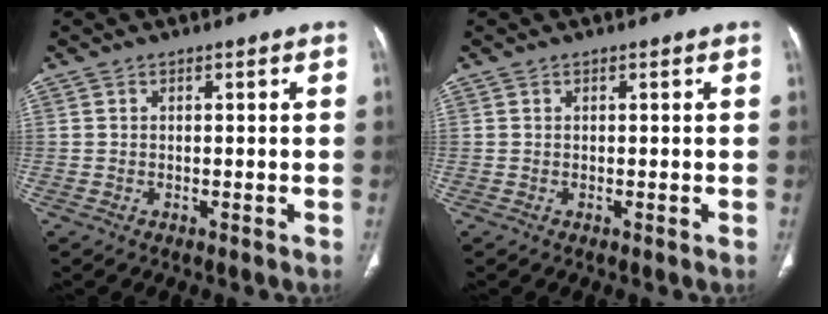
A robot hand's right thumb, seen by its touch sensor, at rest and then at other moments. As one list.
[{"total": 0.0}]